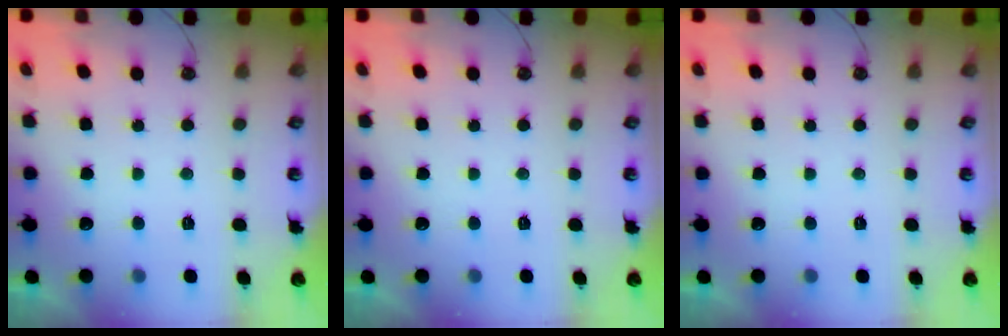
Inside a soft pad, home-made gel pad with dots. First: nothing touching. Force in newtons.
{"total": 0.0}
{"total": 0.0}